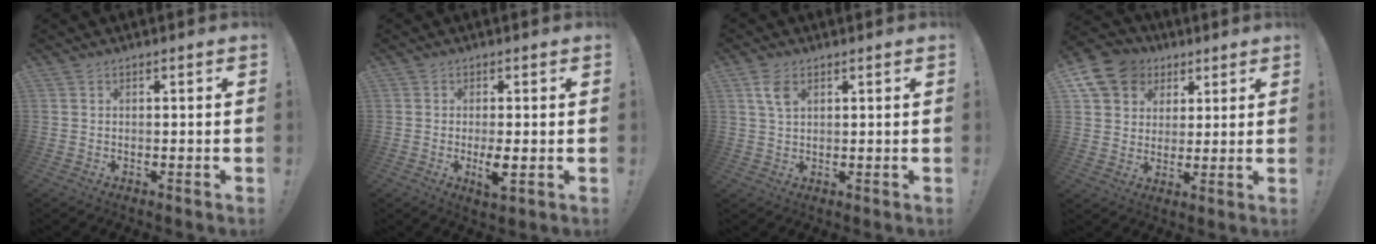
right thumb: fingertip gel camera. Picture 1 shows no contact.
{"total": 4.6, "force": [-0.8, 1.2, 4.4], "torque": [-0.084, -0.009, -0.013]}
{"total": 4.9, "force": [2.3, 2.8, 3.4], "torque": [-0.056, -0.004, 0.042]}
{"total": 12.2, "force": [5.7, 9.9, 4.4], "torque": [-0.064, -0.032, 0.116]}